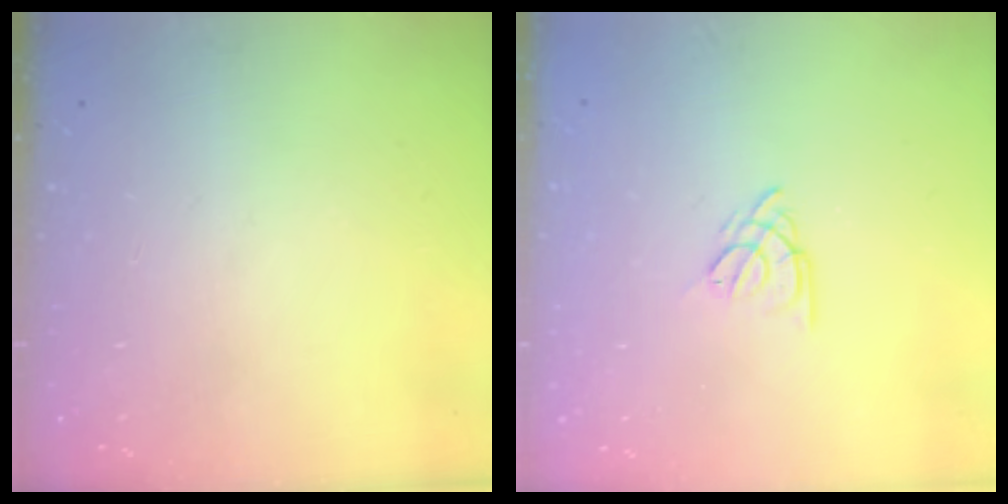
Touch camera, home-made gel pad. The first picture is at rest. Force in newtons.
{"total": 3.8, "press": 3.8, "slide": 0.6}